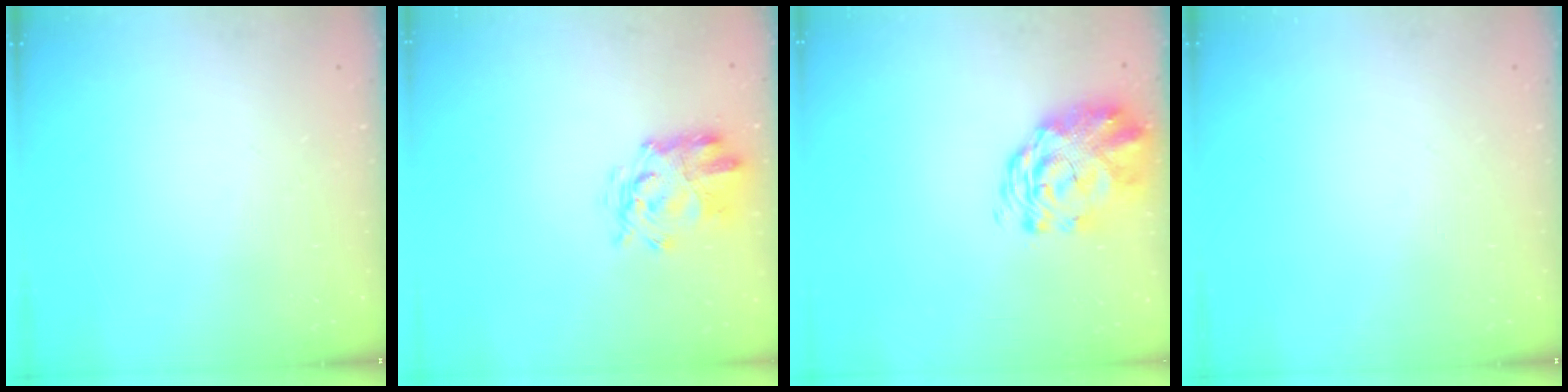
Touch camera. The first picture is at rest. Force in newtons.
{"total": 3.7, "press": 3.5, "slide": 1.1}
{"total": 3.6, "press": 3.4, "slide": 1.2}
{"total": 0.0}